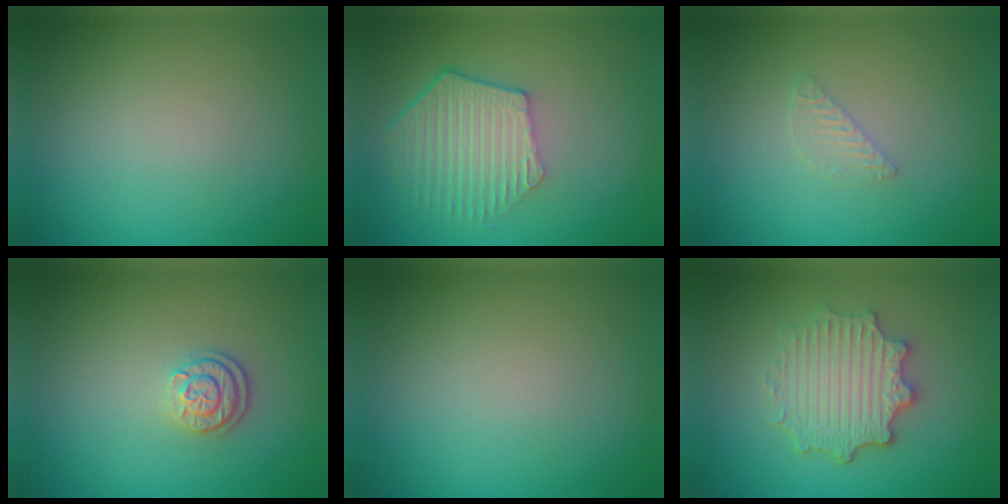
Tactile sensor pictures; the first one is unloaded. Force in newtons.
{"total": 6.1, "press": 4.7, "slide": 3.9}
{"total": 1.1, "press": 1.1, "slide": 0.1}
{"total": 2.2, "press": 1.8, "slide": 1.3}
{"total": 0.0}
{"total": 4.8, "press": 3.7, "slide": 3.0}